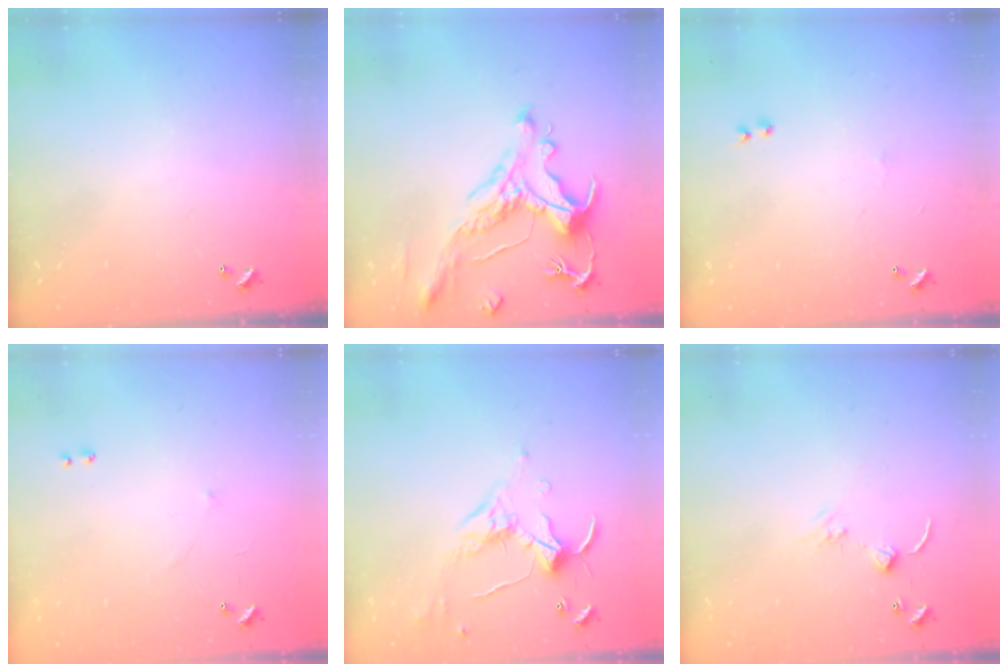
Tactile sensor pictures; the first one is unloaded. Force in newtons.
{"total": 1.7, "press": 0.9, "slide": 1.4}
{"total": 0.9, "press": 0.8, "slide": 0.5}
{"total": 6.1, "press": 6.0, "slide": 0.8}
{"total": 1.2, "press": 0.8, "slide": 0.8}
{"total": 3.7, "press": 3.6, "slide": 0.5}